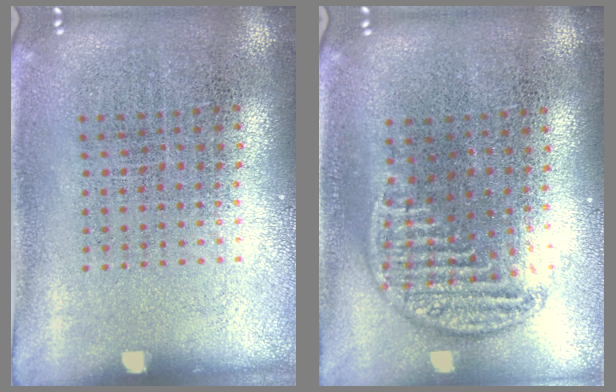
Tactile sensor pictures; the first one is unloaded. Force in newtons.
{"total": 1.1, "press": 1.0, "slide": 0.4}